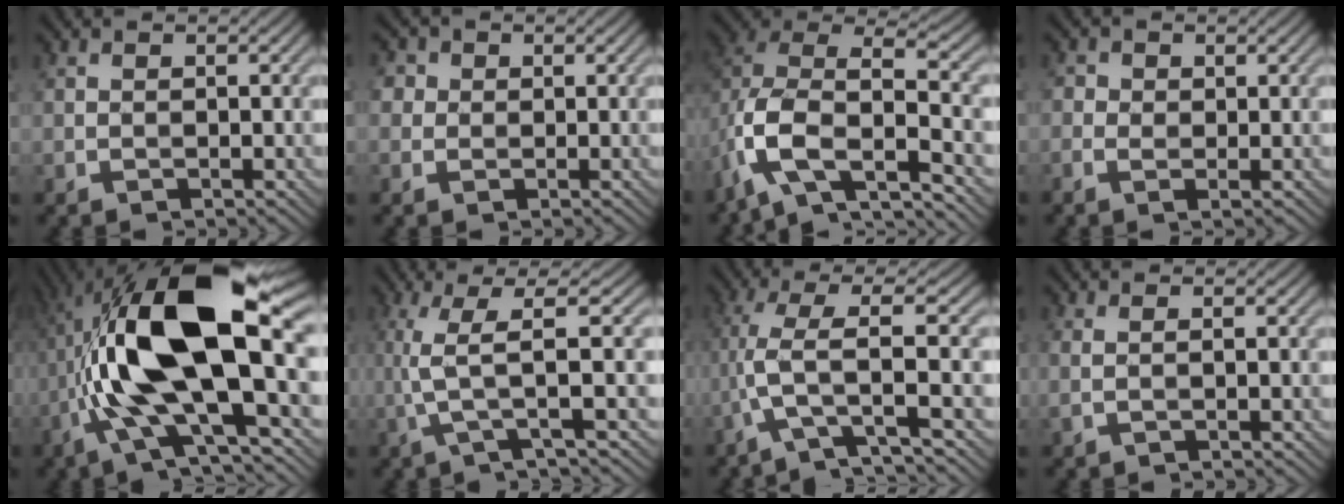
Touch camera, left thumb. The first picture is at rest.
{"total": 3.0, "force": [1.1, 2.7, 0.9], "torque": [-0.032, 0.002, 0.006]}
{"total": 11.3, "force": [-4.6, 5.9, 8.4], "torque": [-0.183, -0.015, -0.089]}
{"total": 2.2, "force": [0.1, 1.7, 1.2], "torque": [-0.031, 0.000, 0.000]}
{"total": 17.7, "force": [-0.2, 6.2, 16.6], "torque": [-0.317, 0.039, -0.016]}
{"total": 5.8, "force": [0.5, 0.5, 5.8], "torque": [-0.118, 0.019, 0.006]}
{"total": 5.1, "force": [-1.1, 0.2, 5.0], "torque": [-0.110, 0.021, -0.038]}
{"total": 1.0, "force": [0.2, 0.1, 1.0], "torque": [-0.029, 0.003, 0.004]}